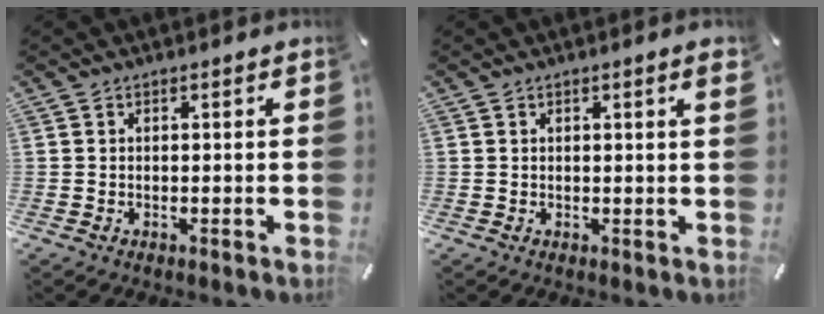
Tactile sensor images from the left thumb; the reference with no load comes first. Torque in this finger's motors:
{"motor_torque": [0.22, -0.23, -0.06, 0.18, -0.07]}